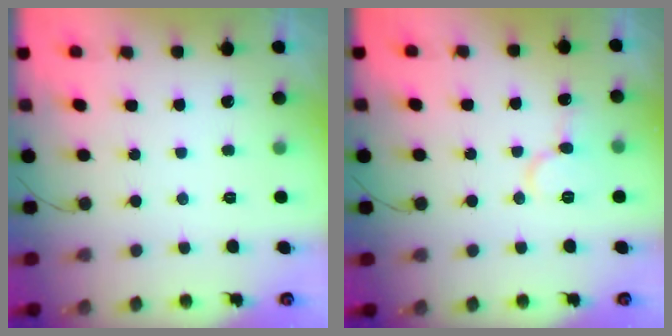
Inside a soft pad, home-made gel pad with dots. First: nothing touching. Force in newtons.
{"total": 8.2, "press": 8.2, "slide": 1.1}